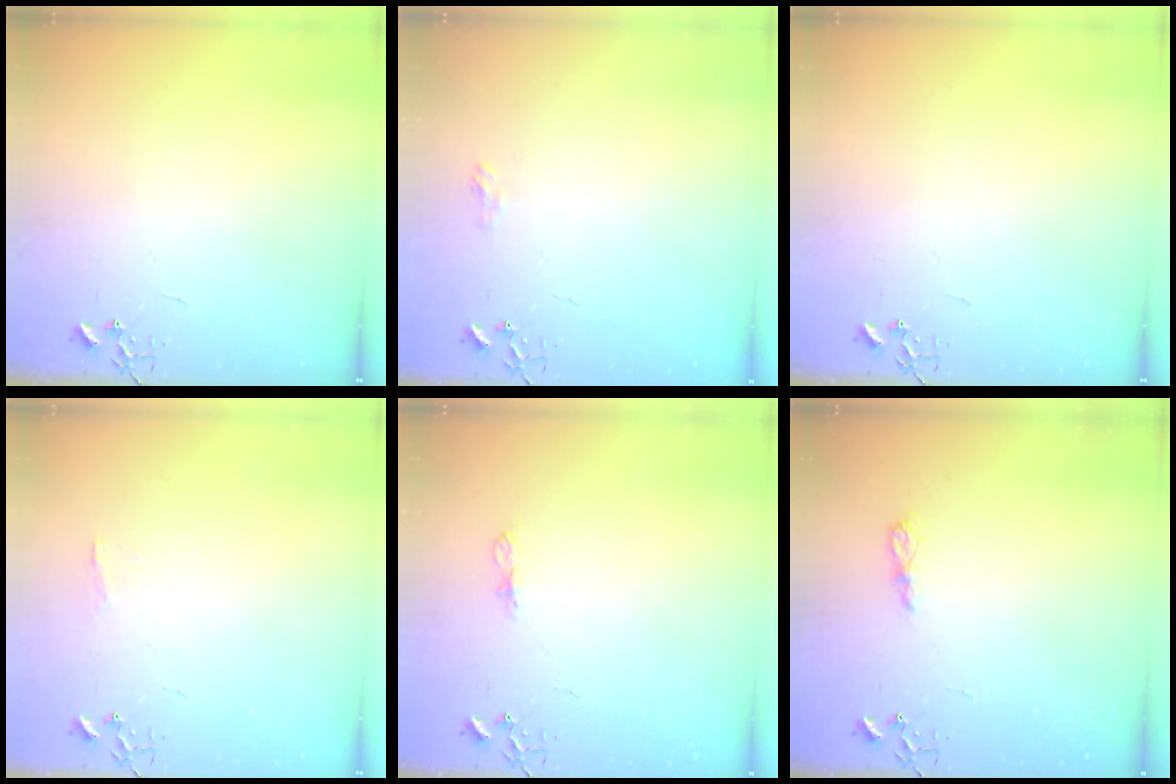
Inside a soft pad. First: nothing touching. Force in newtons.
{"total": 6.3, "press": 6.3, "slide": 0.8}
{"total": 0.0}
{"total": 4.8, "press": 4.8, "slide": 0.6}
{"total": 6.2, "press": 6.2, "slide": 0.8}
{"total": 5.5, "press": 5.5, "slide": 0.6}